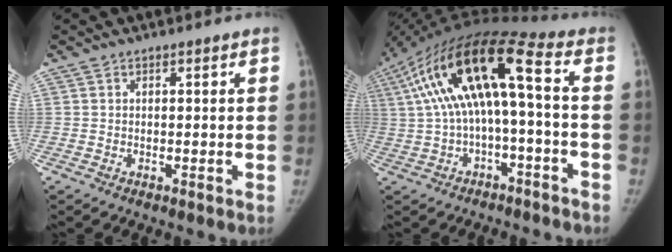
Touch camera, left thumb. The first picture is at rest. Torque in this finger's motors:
{"motor_torque": [-0.45, 2.10, 2.35, -0.42, 0.26]}